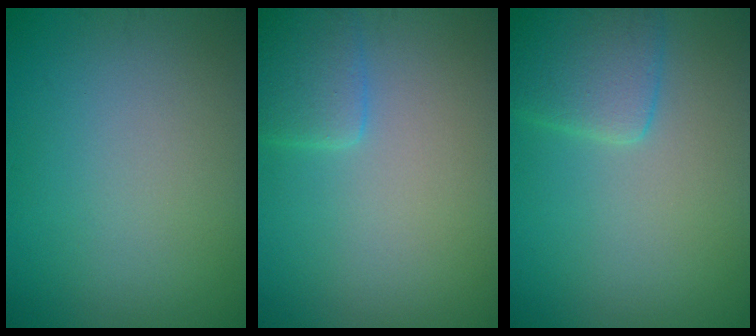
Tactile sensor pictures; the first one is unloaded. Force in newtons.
{"total": 2.6, "press": 2.6, "slide": 0.1}
{"total": 3.6, "press": 3.6, "slide": 0.2}